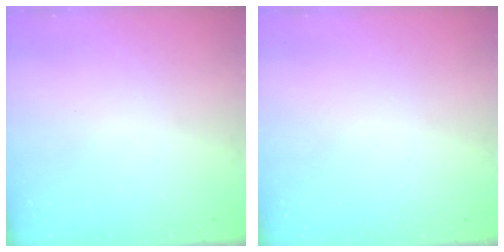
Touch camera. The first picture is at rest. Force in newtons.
{"total": 0.0}